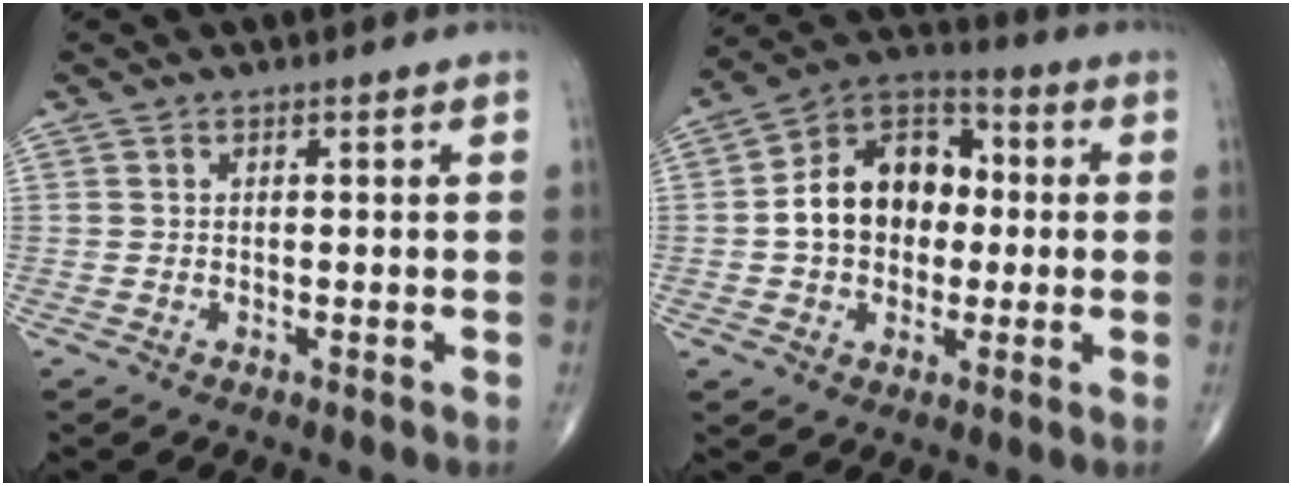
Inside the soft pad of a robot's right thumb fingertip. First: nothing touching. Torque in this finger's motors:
{"motor_torque": [1.98, 1.99, 1.33, 0.07, 0.10]}